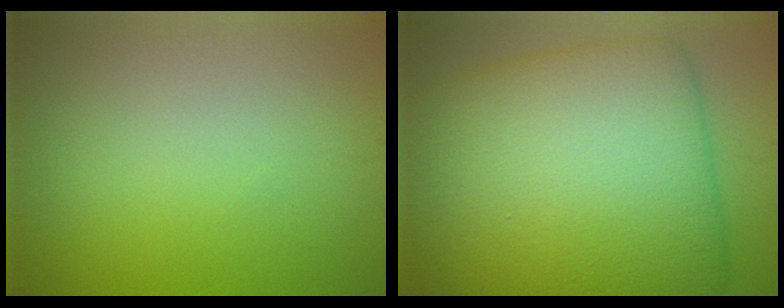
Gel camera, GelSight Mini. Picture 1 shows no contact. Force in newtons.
{"total": 16.7, "press": 16.7, "slide": 0.2}